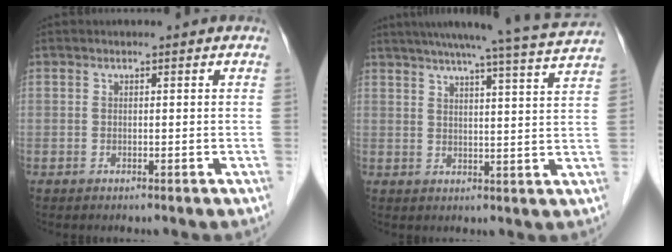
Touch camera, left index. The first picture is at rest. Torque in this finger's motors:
{"motor_torque": [0.50, -0.56, 0.20, 0.11]}